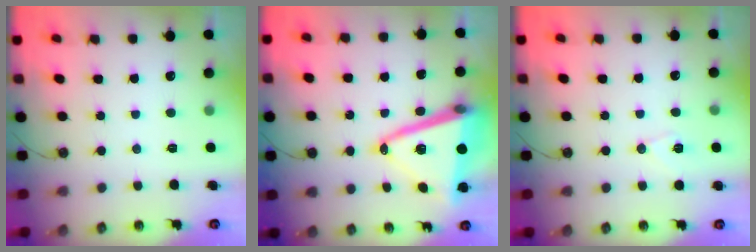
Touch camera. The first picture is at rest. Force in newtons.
{"total": 18.2, "press": 17.9, "slide": 3.1}
{"total": 7.0, "press": 7.0, "slide": 1.1}